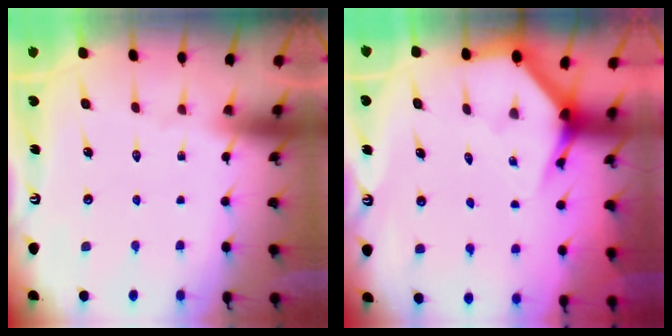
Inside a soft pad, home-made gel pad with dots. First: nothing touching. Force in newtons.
{"total": 3.9, "press": 3.9, "slide": 0.2}